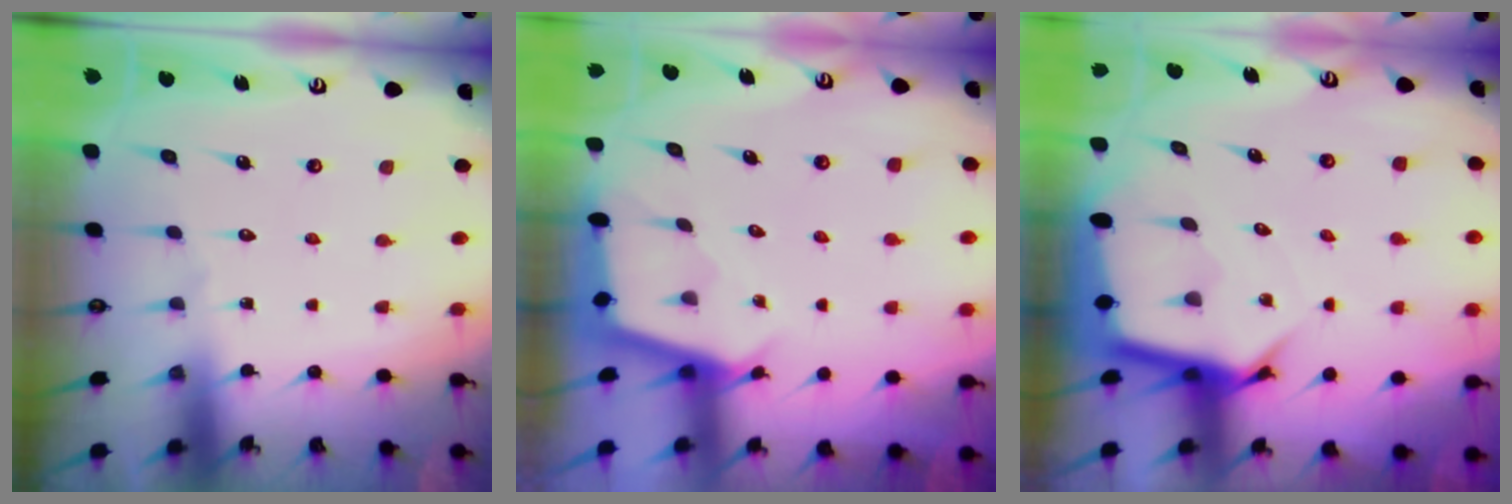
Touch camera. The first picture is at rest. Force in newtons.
{"total": 2.6, "press": 2.5, "slide": 0.4}
{"total": 7.8, "press": 7.8, "slide": 0.6}